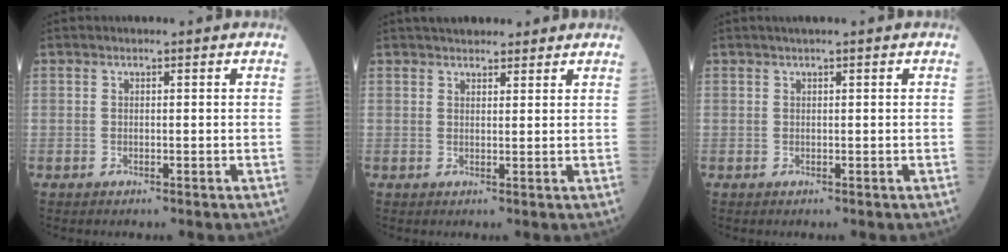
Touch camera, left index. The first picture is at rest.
{"total": 6.9, "force": [6.0, 2.2, 2.7], "torque": [-0.033, 0.029, 0.086]}
{"total": 1.0, "force": [0.6, -0.2, 0.7], "torque": [-0.013, 0.009, 0.015]}